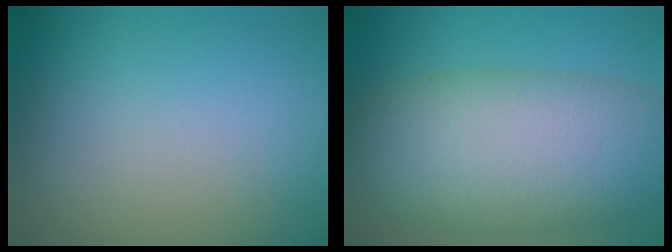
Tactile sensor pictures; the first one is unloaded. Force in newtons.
{"total": 10.7, "press": 10.7, "slide": 0.5}